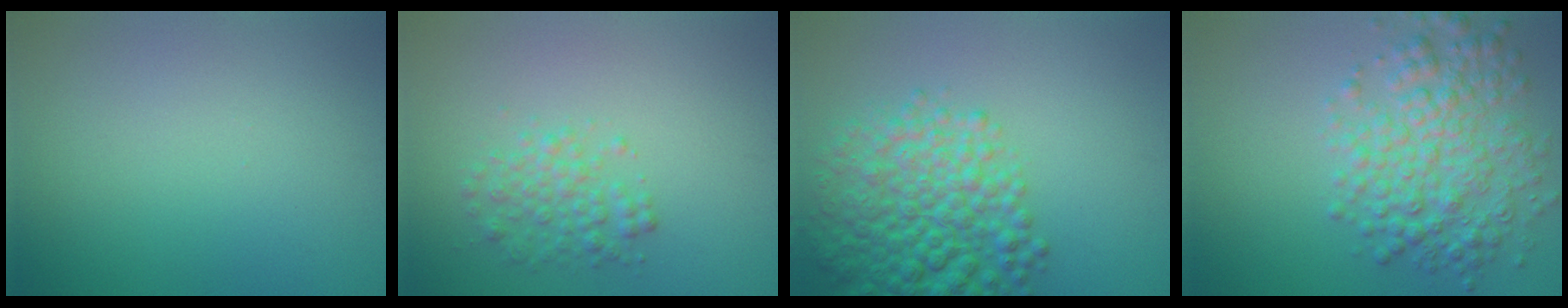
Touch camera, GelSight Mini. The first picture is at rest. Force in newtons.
{"total": 2.4, "press": 2.4, "slide": 0.1}
{"total": 7.8, "press": 7.8, "slide": 0.3}
{"total": 5.8, "press": 5.8, "slide": 0.1}